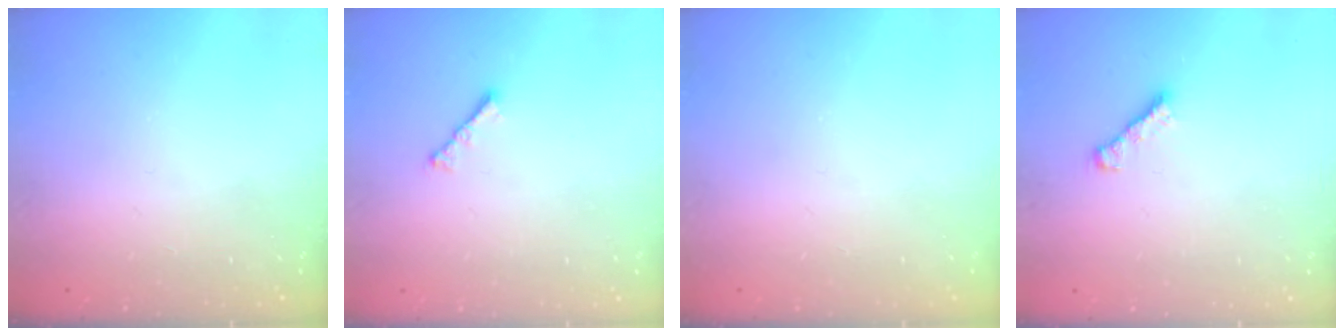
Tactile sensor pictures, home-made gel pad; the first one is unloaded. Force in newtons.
{"total": 2.4, "press": 2.3, "slide": 0.6}
{"total": 0.0}
{"total": 1.9, "press": 1.8, "slide": 0.6}